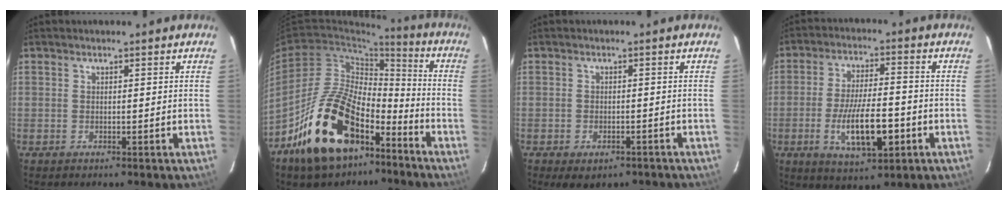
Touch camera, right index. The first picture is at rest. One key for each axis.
{"total": 21.0, "fx": -12.5, "fy": 10.9, "fz": 12.9, "tx": -0.239, "ty": 0.019, "tz": -0.200}
{"total": 6.2, "fx": -4.3, "fy": 3.2, "fz": 3.1, "tx": -0.063, "ty": -0.012, "tz": -0.051}
{"total": 12.4, "fx": -4.1, "fy": 3.9, "fz": 11.1, "tx": -0.212, "ty": -0.017, "tz": -0.063}